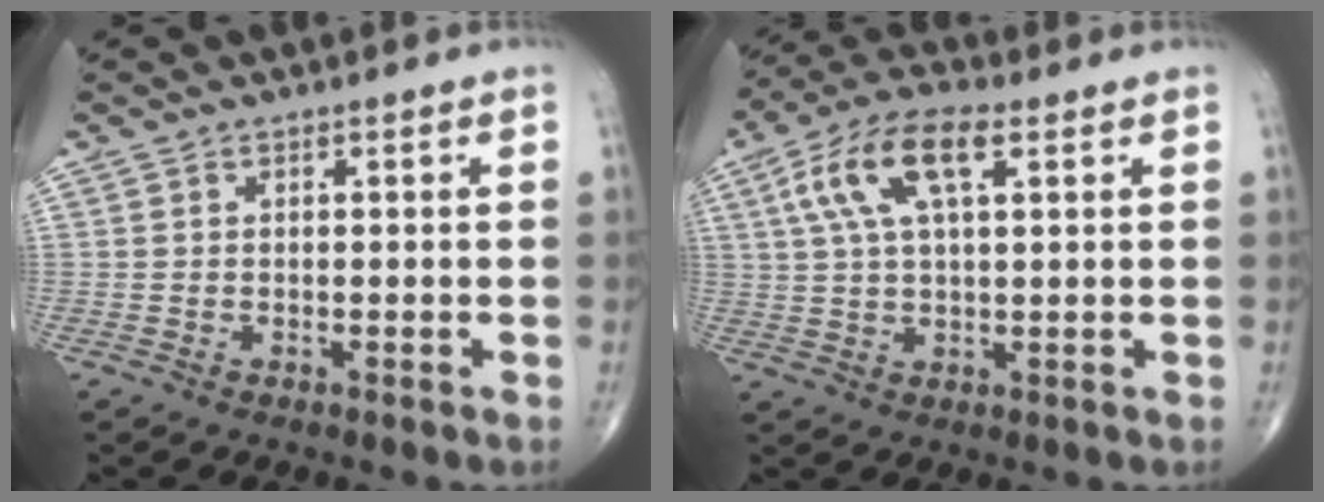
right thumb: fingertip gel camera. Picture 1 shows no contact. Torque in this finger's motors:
{"motor_torque": [0.21, 0.23, 0.92, 0.68, 0.14]}